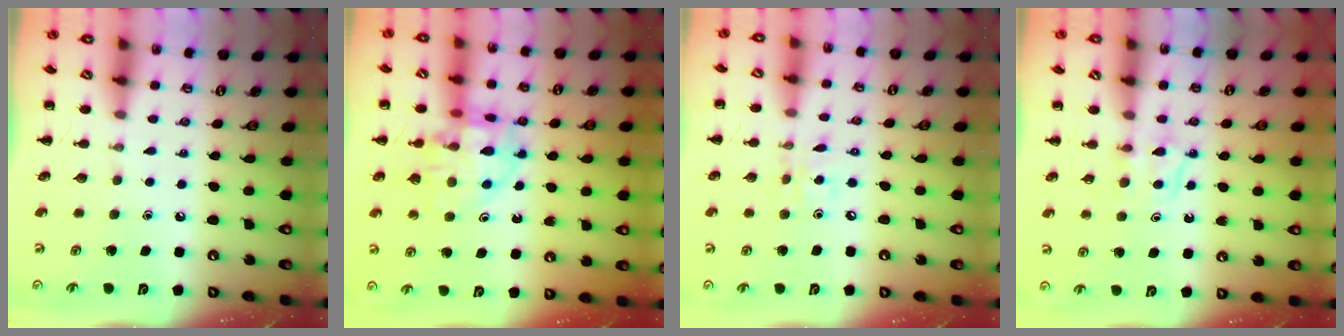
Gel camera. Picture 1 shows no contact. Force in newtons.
{"total": 13.7, "press": 13.3, "slide": 3.3}
{"total": 5.1, "press": 4.9, "slide": 1.2}
{"total": 5.2, "press": 5.0, "slide": 1.4}